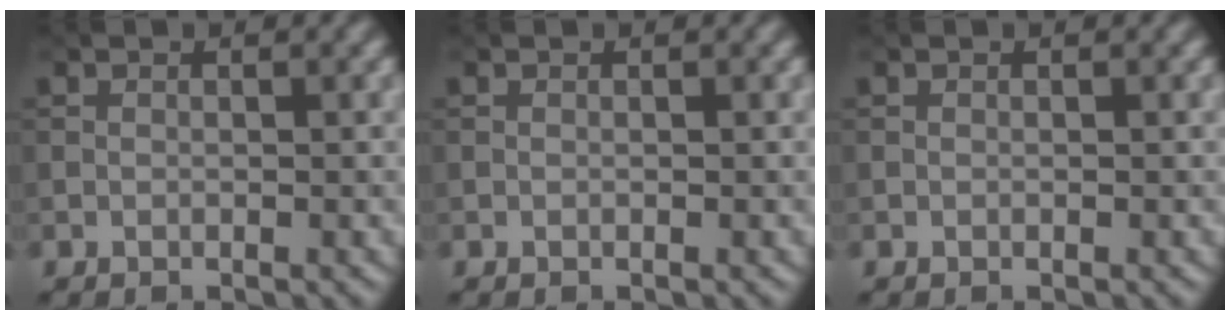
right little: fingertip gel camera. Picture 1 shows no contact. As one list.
[{"total": 0.0}, {"total": 0.0}]